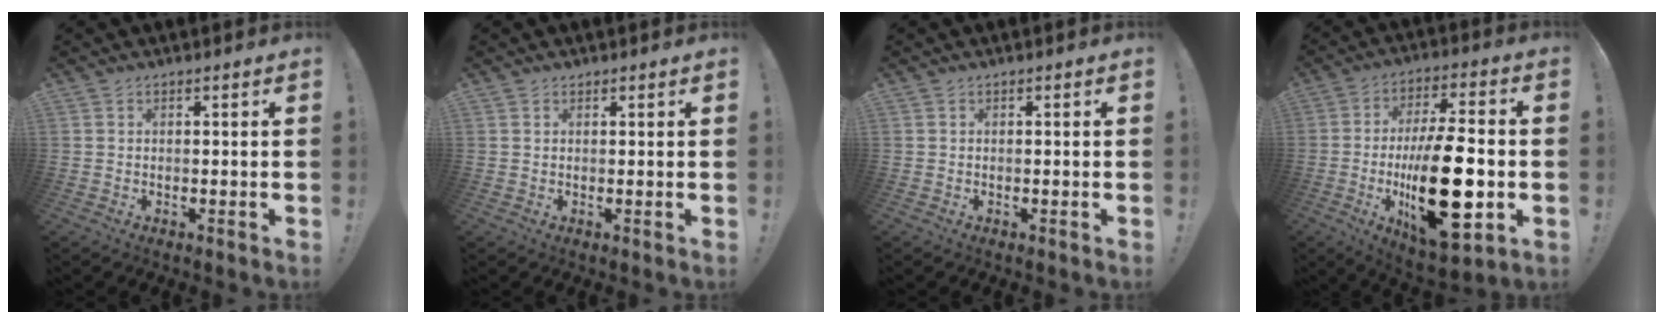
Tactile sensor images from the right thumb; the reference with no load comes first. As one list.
[{"total": 0.9, "force": [0.7, 0.6, 0.2], "torque": [-0.001, 0.000, 0.012]}, {"total": 0.0}, {"total": 25.4, "force": [-4.3, 10.1, 23.0], "torque": [-0.395, 0.000, -0.061]}]